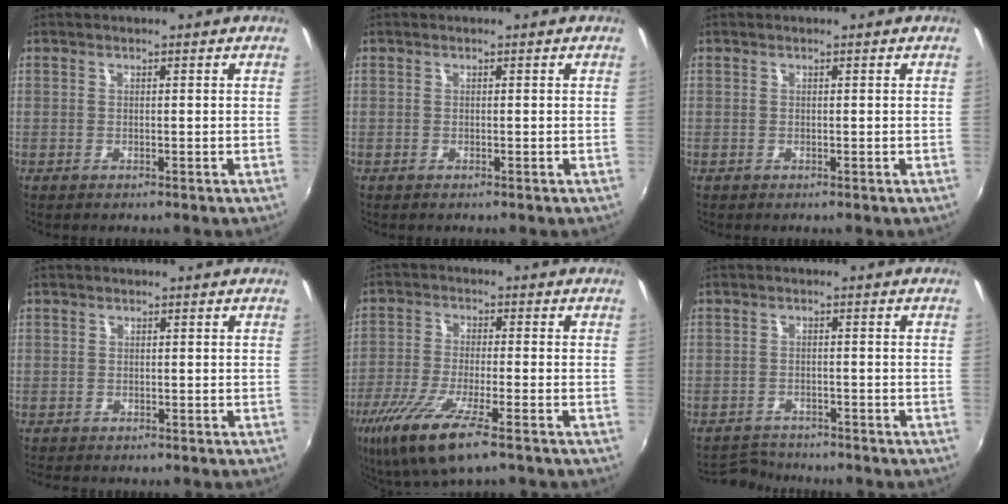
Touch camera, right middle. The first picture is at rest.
{"total": 0.0}
{"total": 0.0}
{"total": 1.3, "force": [-0.6, 1.2, -0.1], "torque": [0.000, 0.007, -0.005]}
{"total": 12.9, "force": [-7.6, 2.3, 10.2], "torque": [-0.218, -0.042, -0.144]}
{"total": 4.0, "force": [-3.9, 1.0, -0.1], "torque": [-0.012, 0.004, -0.069]}